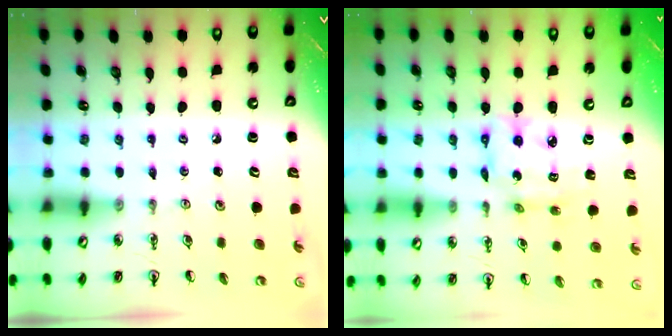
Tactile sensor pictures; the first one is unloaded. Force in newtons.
{"total": 11.4, "press": 11.4, "slide": 0.9}